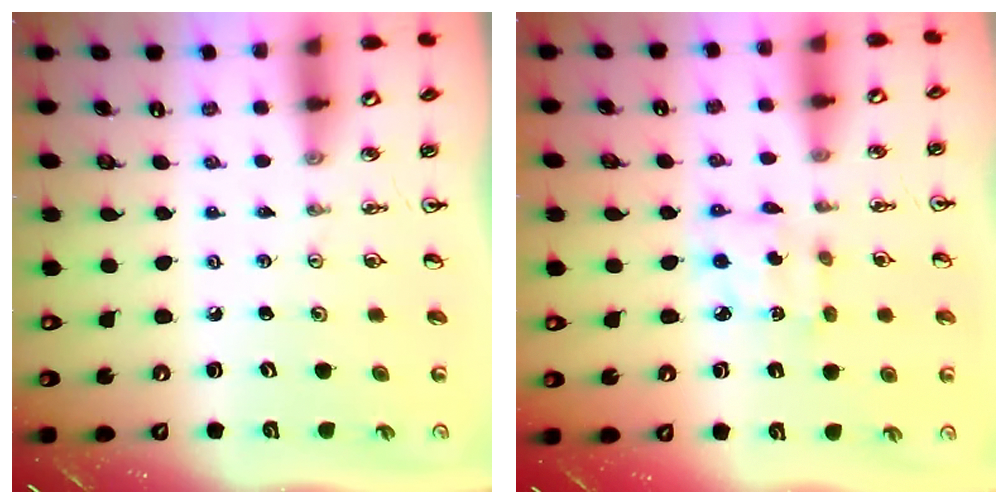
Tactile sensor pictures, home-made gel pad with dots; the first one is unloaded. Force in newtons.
{"total": 3.8, "press": 3.8, "slide": 0.2}